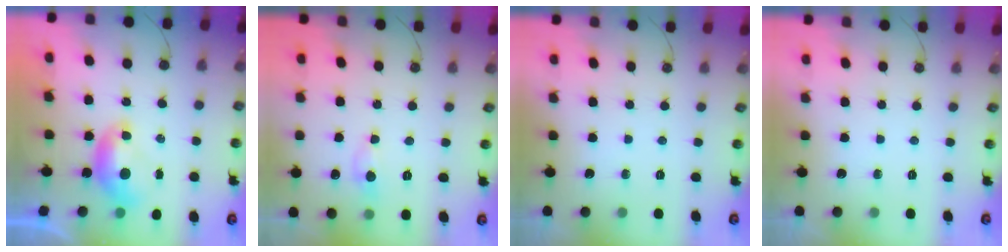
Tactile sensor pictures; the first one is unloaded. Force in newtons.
{"total": 0.6, "press": 0.2, "slide": 0.5}
{"total": 0.0}
{"total": 0.0}